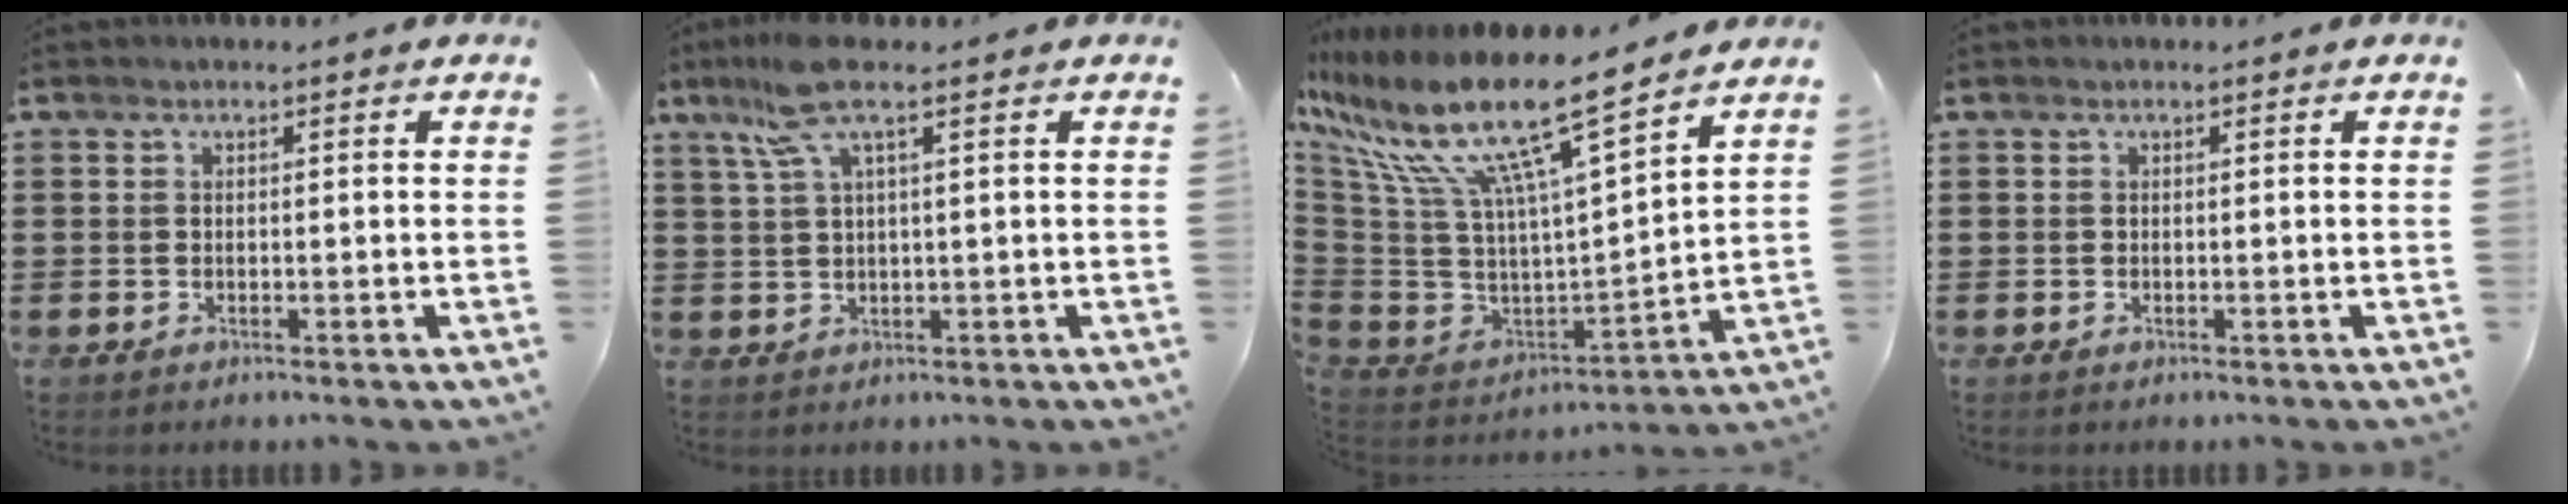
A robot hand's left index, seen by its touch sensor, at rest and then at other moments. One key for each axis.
{"total": 6.6, "fx": 3.4, "fy": 0.8, "fz": 5.6, "tx": -0.131, "ty": 0.001, "tz": 0.056}
{"total": 15.5, "fx": 9.9, "fy": 3.0, "fz": 11.5, "tx": -0.261, "ty": -0.067, "tz": 0.159}
{"total": 0.0}